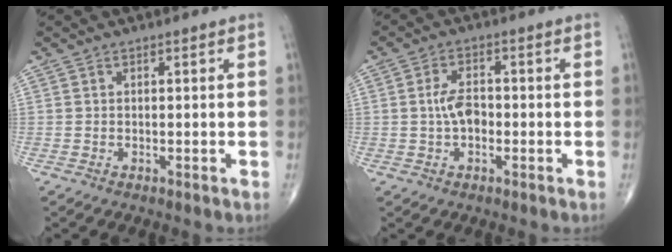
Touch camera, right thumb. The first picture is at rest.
{"total": 4.6, "force": [-0.5, 2.7, 3.7], "torque": [-0.065, 0.011, -0.014]}